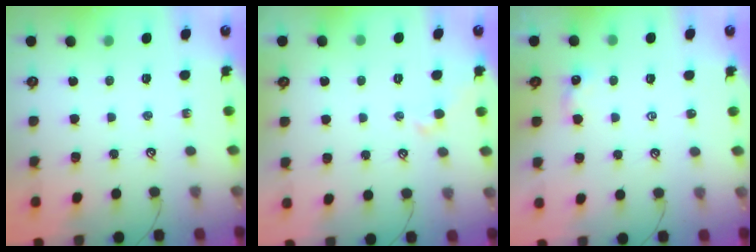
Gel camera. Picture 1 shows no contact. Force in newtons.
{"total": 1.1, "press": 1.0, "slide": 0.4}
{"total": 1.9, "press": 1.8, "slide": 0.5}